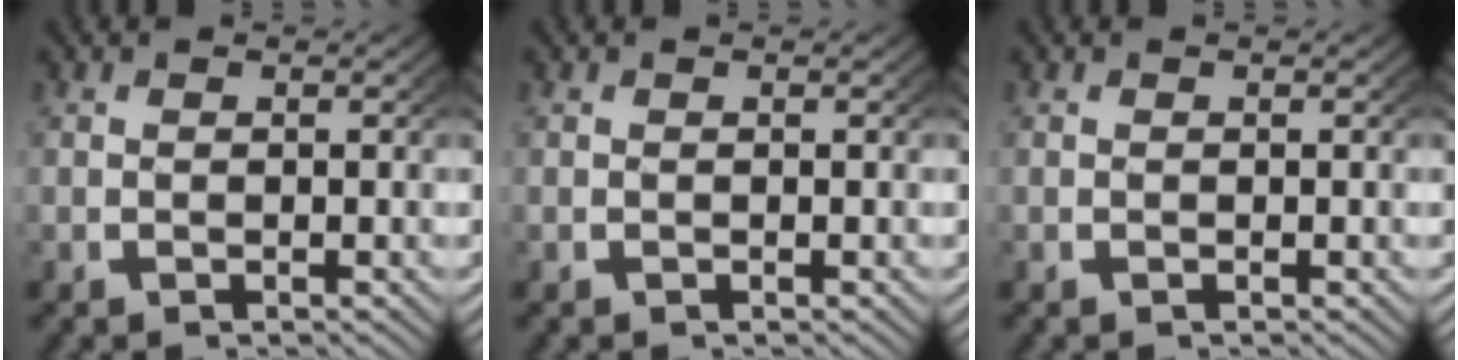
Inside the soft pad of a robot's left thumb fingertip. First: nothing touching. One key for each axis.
{"total": 0.0}
{"total": 0.0}